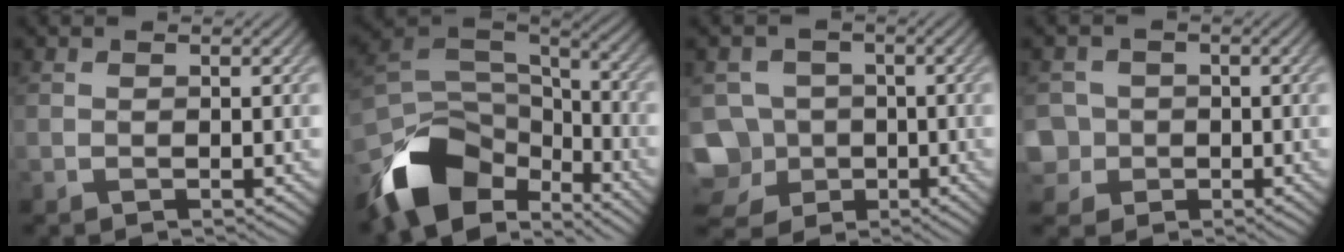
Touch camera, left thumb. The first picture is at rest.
{"total": 14.1, "force": [-8.2, 7.8, 8.4], "torque": [-0.206, -0.021, -0.145]}
{"total": 9.7, "force": [-3.8, 8.5, 2.6], "torque": [-0.089, -0.026, -0.082]}
{"total": 4.4, "force": [-0.8, 4.3, 0.7], "torque": [-0.027, 0.001, -0.038]}